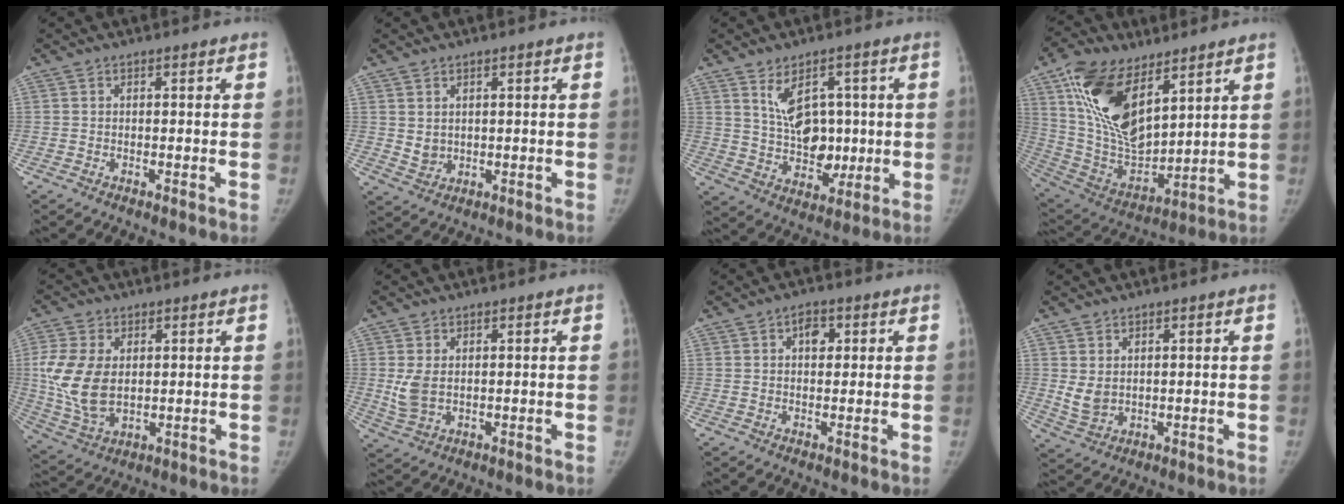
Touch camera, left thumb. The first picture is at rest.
{"total": 2.9, "force": [0.9, 2.3, 1.4], "torque": [-0.016, -0.012, 0.026]}
{"total": 11.1, "force": [2.9, 7.8, 7.3], "torque": [-0.078, -0.015, 0.067]}
{"total": 20.6, "force": [10.3, 10.2, 14.6], "torque": [-0.254, -0.047, 0.205]}
{"total": 12.5, "force": [1.6, 8.1, 9.3], "torque": [-0.183, -0.010, 0.041]}
{"total": 4.8, "force": [0.6, 3.2, 3.5], "torque": [-0.076, -0.006, 0.021]}
{"total": 3.5, "force": [1.2, 2.2, 2.4], "torque": [-0.022, 0.000, 0.015]}
{"total": 4.2, "force": [1.1, 3.0, 2.7], "torque": [-0.045, -0.013, 0.035]}